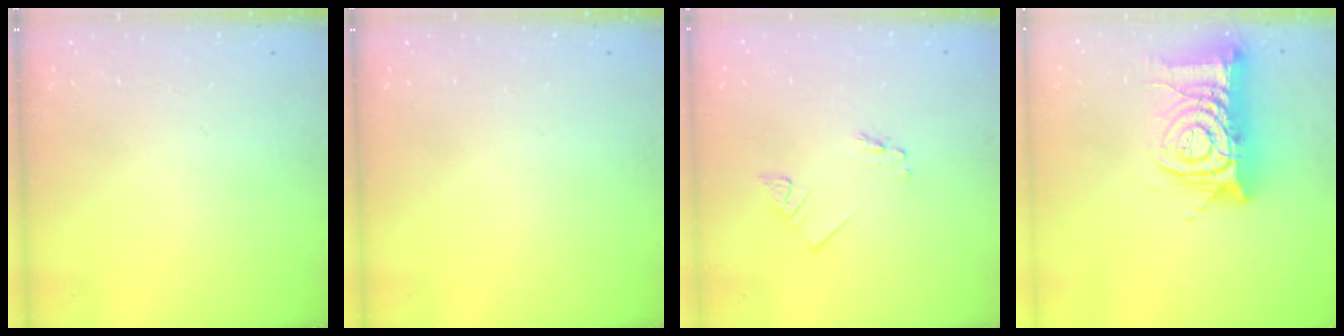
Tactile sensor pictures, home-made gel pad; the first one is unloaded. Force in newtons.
{"total": 0.0}
{"total": 1.4, "press": 1.4, "slide": 0.1}
{"total": 15.3, "press": 15.2, "slide": 1.7}